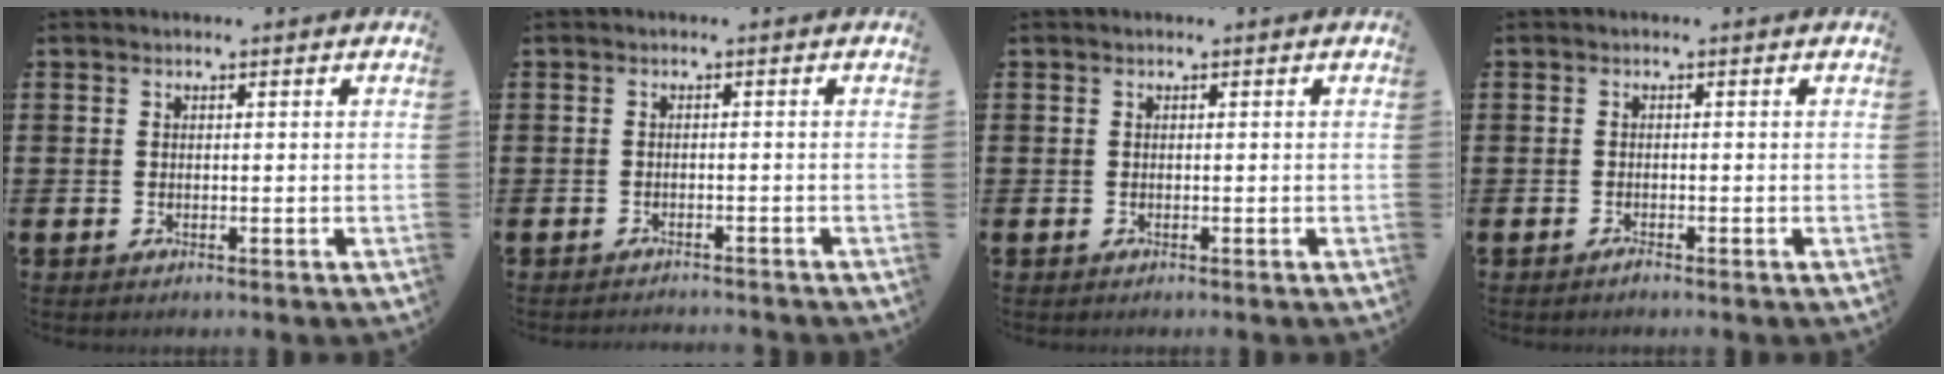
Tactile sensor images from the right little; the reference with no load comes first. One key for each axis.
{"total": 1.0, "fx": -1.0, "fy": -0.1, "fz": -0.1, "tx": 0.000, "ty": 0.001, "tz": -0.021}
{"total": 0.0}
{"total": 0.7, "fx": -0.5, "fy": 0.1, "fz": 0.4, "tx": 0.000, "ty": -0.006, "tz": -0.012}